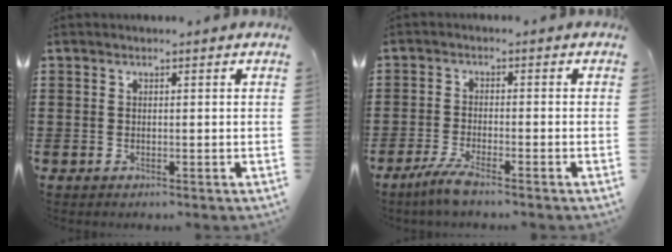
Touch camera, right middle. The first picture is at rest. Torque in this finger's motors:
{"motor_torque": [2.14, 0.00, 0.08, 0.09]}